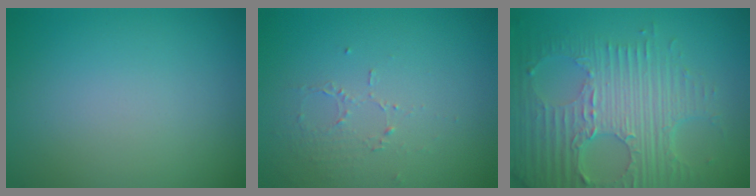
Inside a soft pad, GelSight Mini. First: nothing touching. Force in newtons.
{"total": 1.3, "press": 0.6, "slide": 1.1}
{"total": 8.0, "press": 5.7, "slide": 5.6}